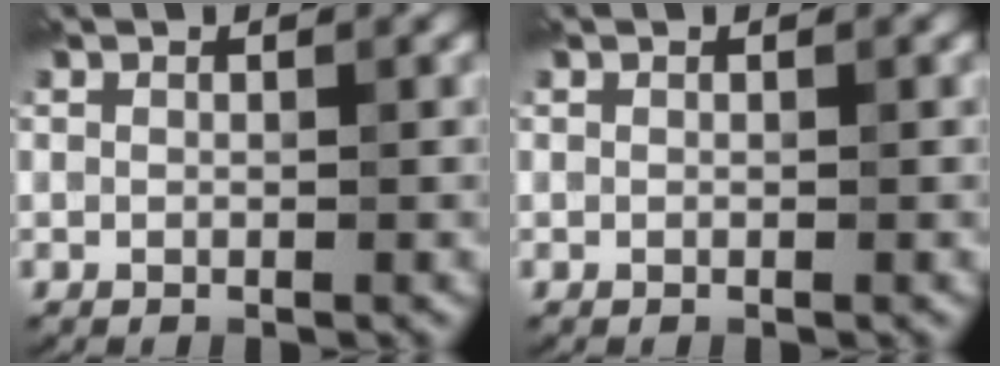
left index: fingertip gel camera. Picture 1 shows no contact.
{"total": 0.0}